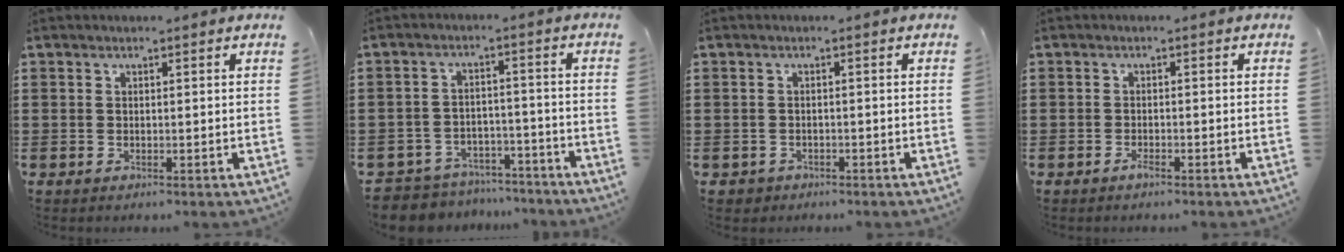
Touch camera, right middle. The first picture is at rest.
{"total": 5.5, "force": [-5.5, 1.0, 0.0], "torque": [-0.015, 0.009, -0.115]}
{"total": 1.0, "force": [-0.9, 0.5, -0.1], "torque": [-0.002, 0.001, -0.020]}
{"total": 2.2, "force": [-1.4, 0.4, 1.7], "torque": [-0.037, -0.005, -0.026]}